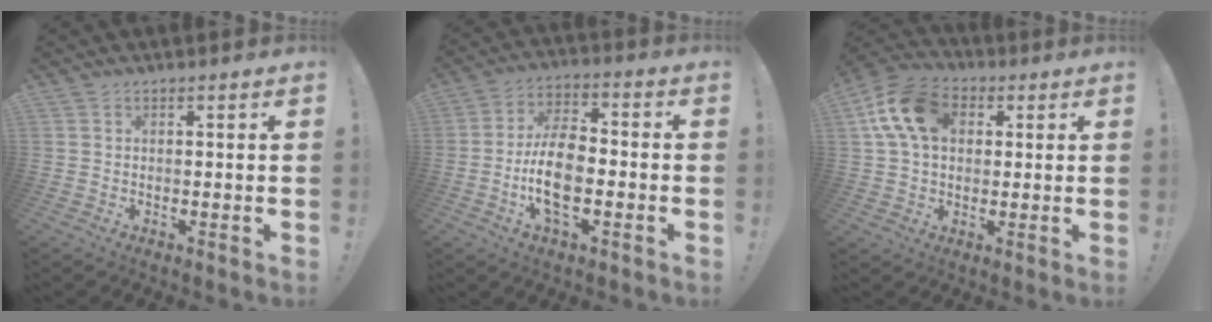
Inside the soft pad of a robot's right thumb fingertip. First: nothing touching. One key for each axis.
{"total": 13.6, "fx": -3.4, "fy": 7.1, "fz": 11.1, "tx": -0.224, "ty": 0.007, "tz": -0.064}
{"total": 15.1, "fx": 4.1, "fy": 10.7, "fz": 9.9, "tx": -0.172, "ty": 0.005, "tz": 0.081}